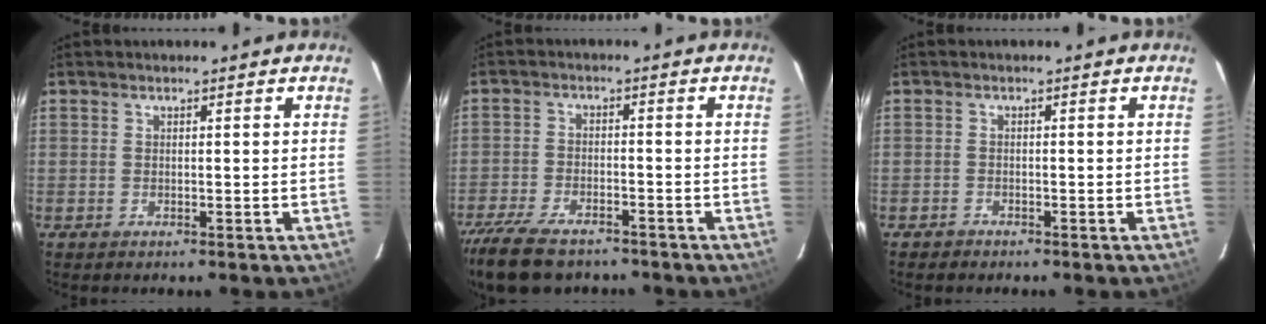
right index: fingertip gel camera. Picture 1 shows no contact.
{"total": 14.1, "force": [-11.2, 5.5, 6.6], "torque": [-0.161, -0.030, -0.192]}
{"total": 1.3, "force": [-1.2, 0.6, -0.2], "torque": [-0.006, 0.003, -0.021]}